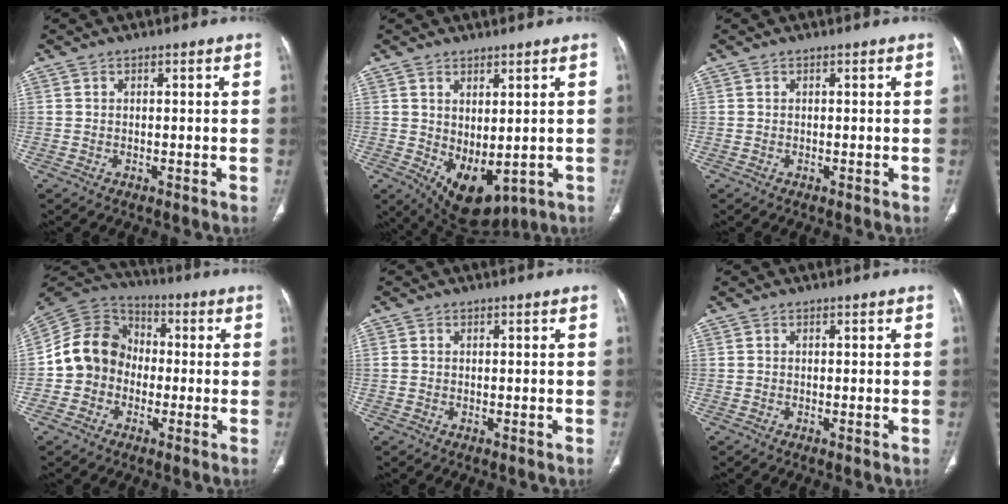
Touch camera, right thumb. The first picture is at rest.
{"total": 9.1, "force": [-0.8, 5.1, 7.5], "torque": [-0.107, -0.011, 0.017]}
{"total": 0.0}
{"total": 12.4, "force": [-1.7, 10.9, 5.7], "torque": [-0.089, 0.035, -0.044]}
{"total": 1.1, "force": [0.1, 1.0, 0.5], "torque": [-0.010, 0.002, 0.005]}
{"total": 0.0}